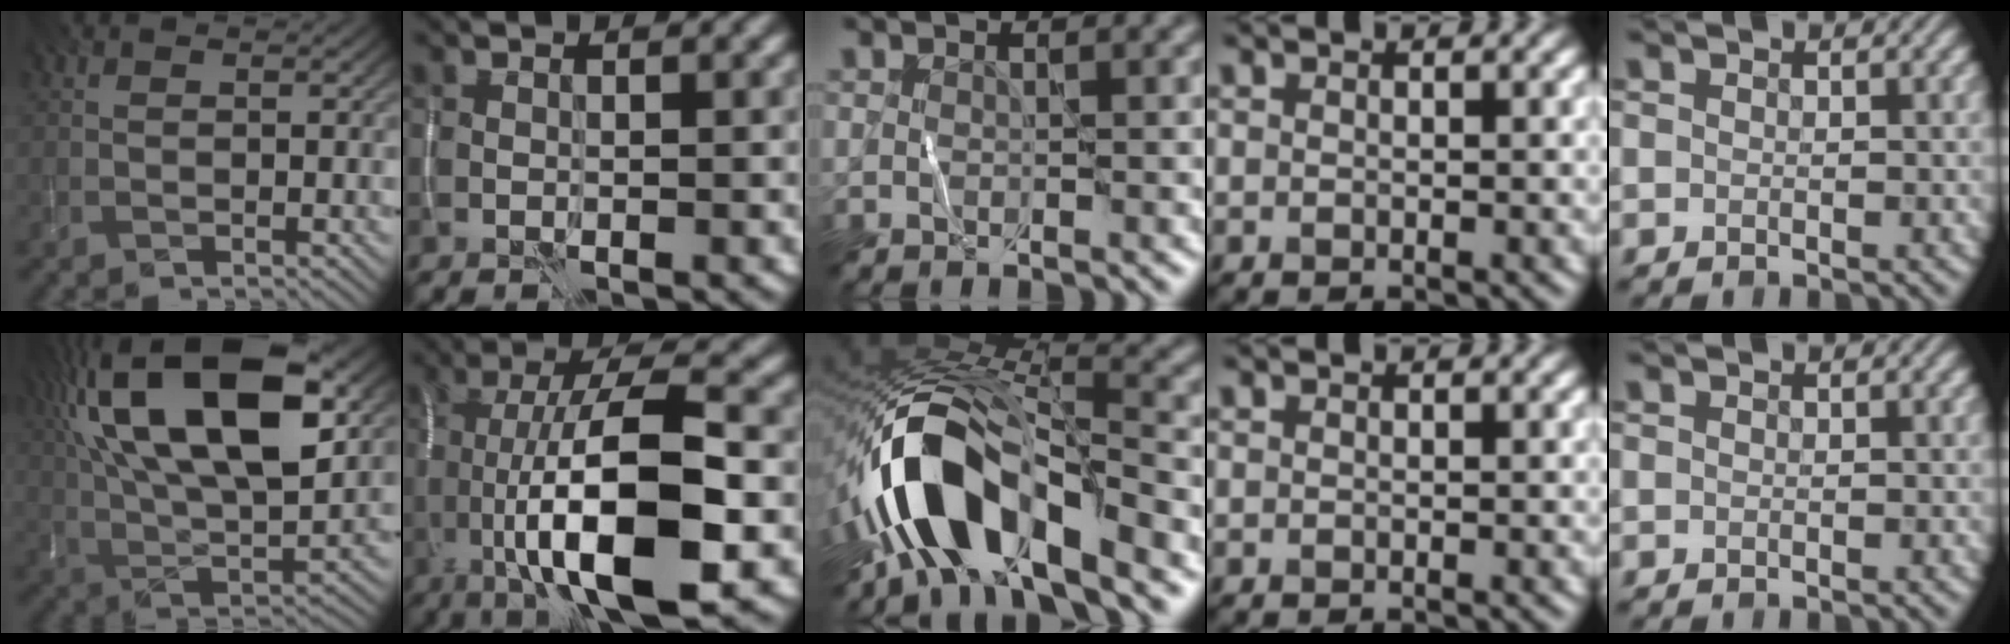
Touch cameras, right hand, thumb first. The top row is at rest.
{"thumb": {"total": 21.3, "force": [8.6, 9.3, 17.2], "torque": [-0.334, 0.045, 0.131]}, "index": {"total": 13.0, "force": [-3.4, 3.7, 12.0], "torque": [-0.192, 0.009, -0.061]}, "middle": {"total": 10.5, "force": [-5.9, 4.2, 7.7], "torque": [-0.137, 0.010, -0.118]}}